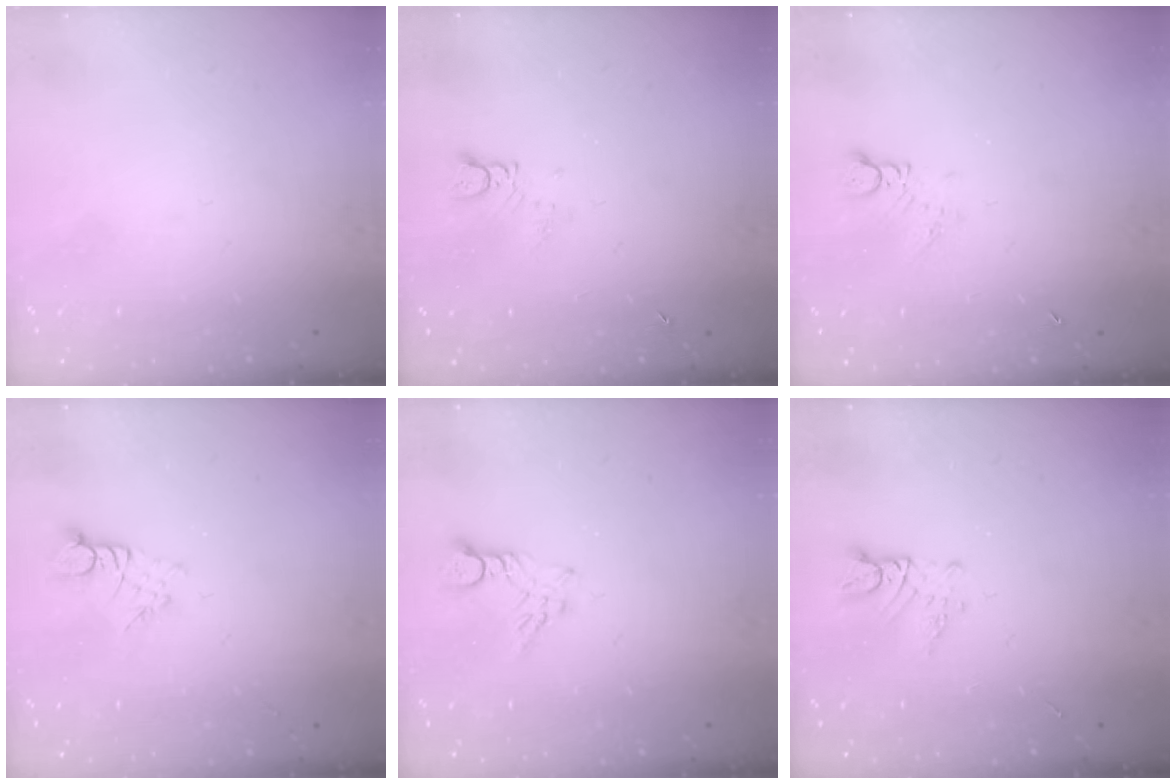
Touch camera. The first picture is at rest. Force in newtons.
{"total": 1.6, "press": 1.6, "slide": 0.2}
{"total": 3.0, "press": 2.9, "slide": 0.4}
{"total": 2.3, "press": 2.3, "slide": 0.2}
{"total": 3.7, "press": 3.7, "slide": 0.6}
{"total": 2.7, "press": 2.7, "slide": 0.3}